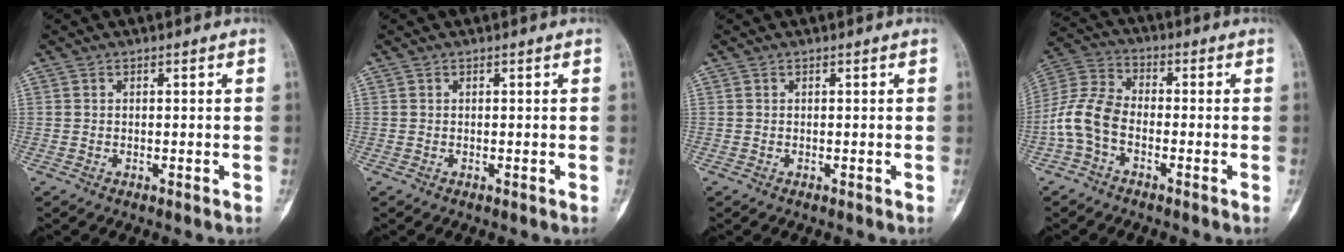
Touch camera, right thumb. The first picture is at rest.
{"total": 0.0}
{"total": 0.0}
{"total": 8.8, "force": [-3.0, 5.4, 6.3], "torque": [-0.135, 0.028, -0.073]}